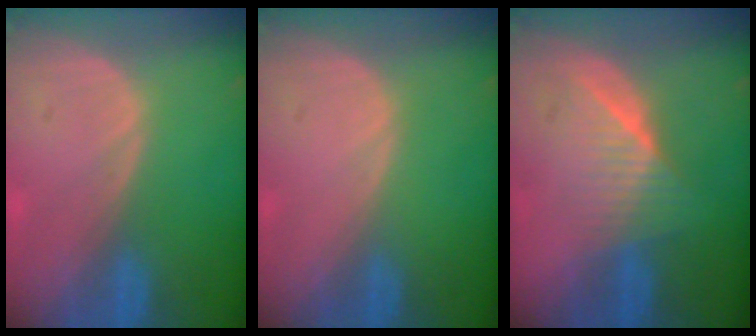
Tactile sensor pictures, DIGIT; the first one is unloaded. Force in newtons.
{"total": 0.0}
{"total": 6.5, "press": 6.1, "slide": 2.2}